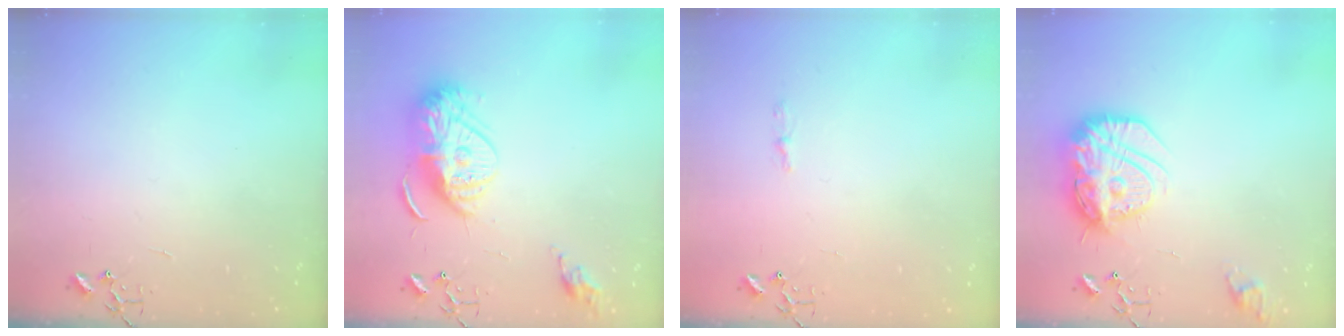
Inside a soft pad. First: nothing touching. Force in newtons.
{"total": 15.5, "press": 15.4, "slide": 1.4}
{"total": 3.7, "press": 3.7, "slide": 0.5}
{"total": 18.9, "press": 18.8, "slide": 1.8}